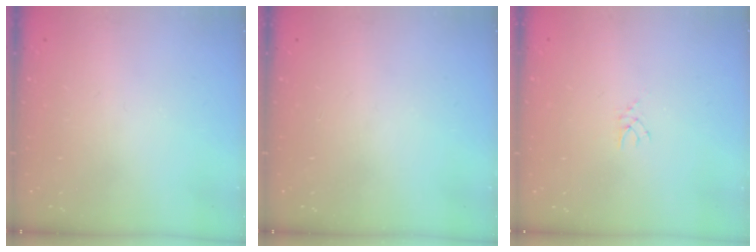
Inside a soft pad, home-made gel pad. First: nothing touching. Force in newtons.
{"total": 0.0}
{"total": 2.1, "press": 2.1, "slide": 0.3}